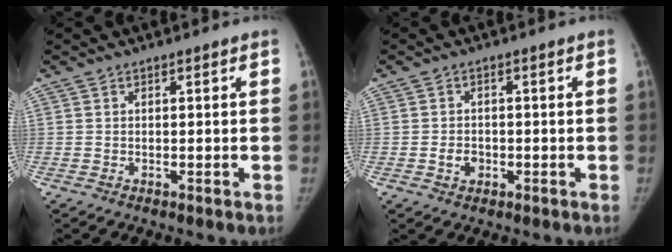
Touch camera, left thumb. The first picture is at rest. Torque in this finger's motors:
{"motor_torque": [-0.49, 0.52, 0.50, 0.10, -0.01]}